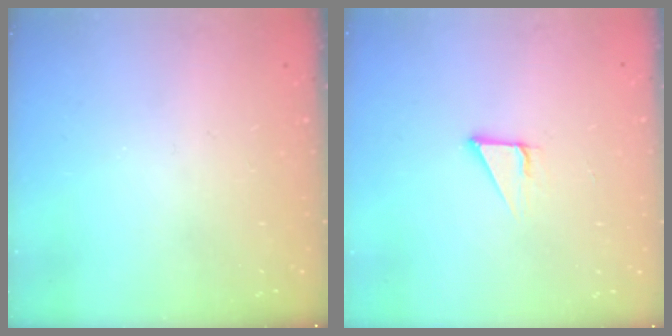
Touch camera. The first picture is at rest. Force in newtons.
{"total": 2.8, "press": 2.8, "slide": 0.2}